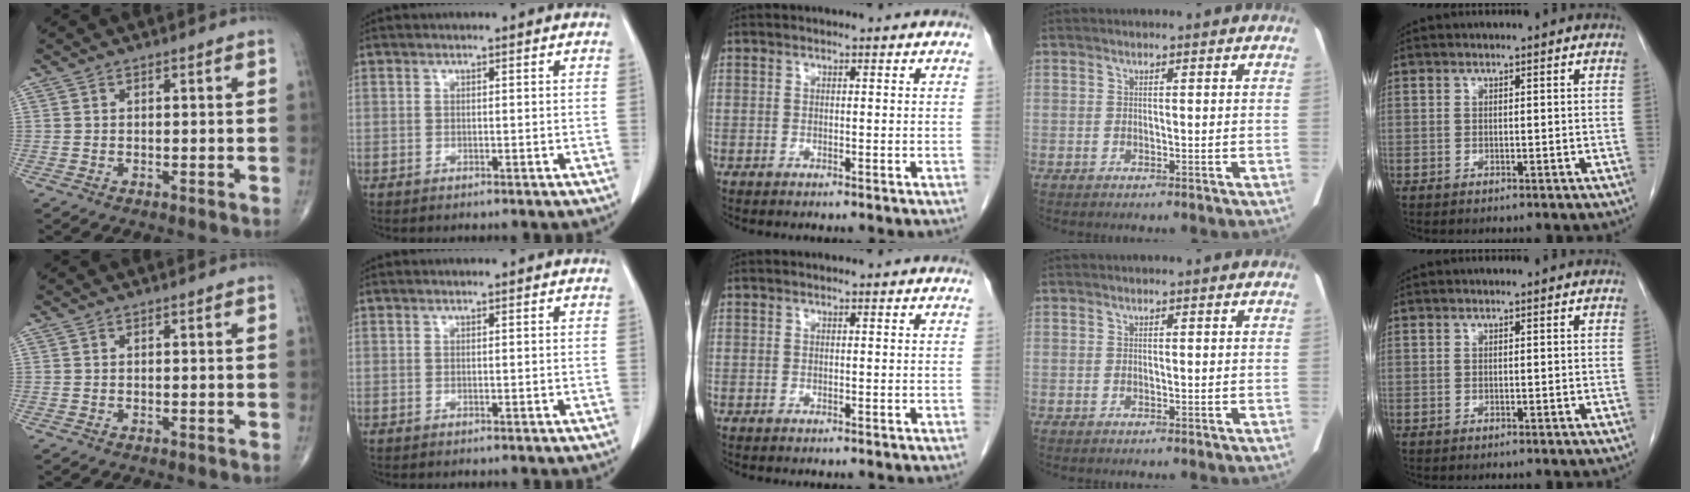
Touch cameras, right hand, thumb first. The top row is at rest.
{}